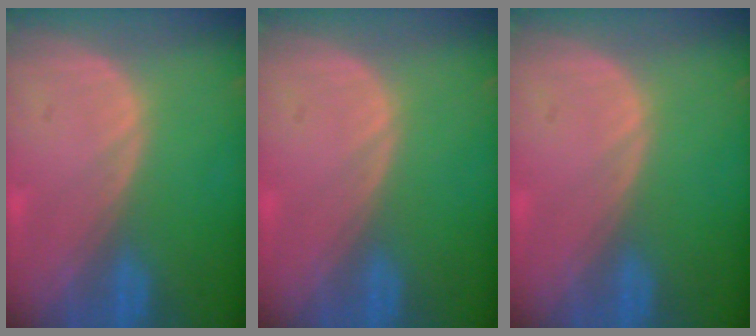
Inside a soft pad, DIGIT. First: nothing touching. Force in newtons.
{"total": 0.0}
{"total": 0.0}